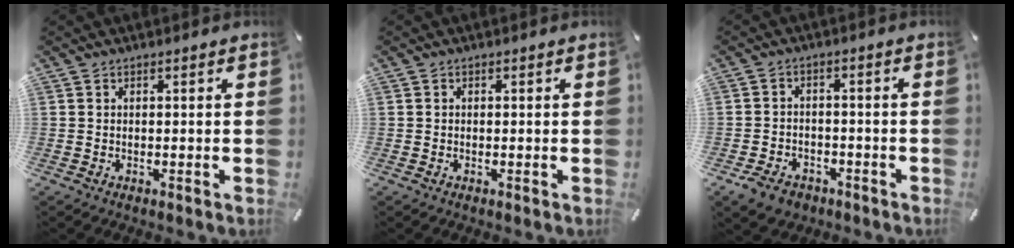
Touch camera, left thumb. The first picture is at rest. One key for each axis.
{"total": 0.0}
{"total": 5.3, "fx": -3.4, "fy": 3.7, "fz": 1.7, "tx": -0.043, "ty": 0.016, "tz": -0.066}